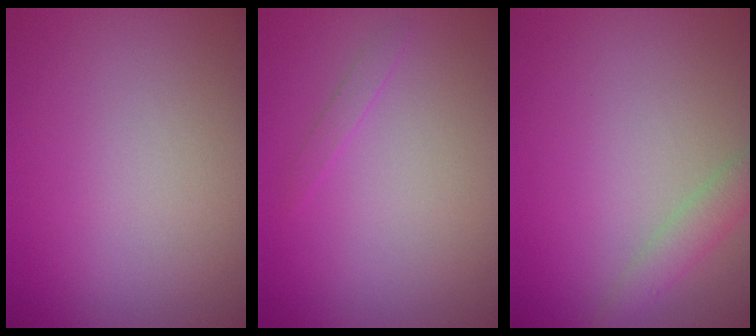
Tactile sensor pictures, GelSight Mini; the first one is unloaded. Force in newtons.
{"total": 0.7, "press": 0.7, "slide": 0.0}
{"total": 2.1, "press": 2.1, "slide": 0.2}